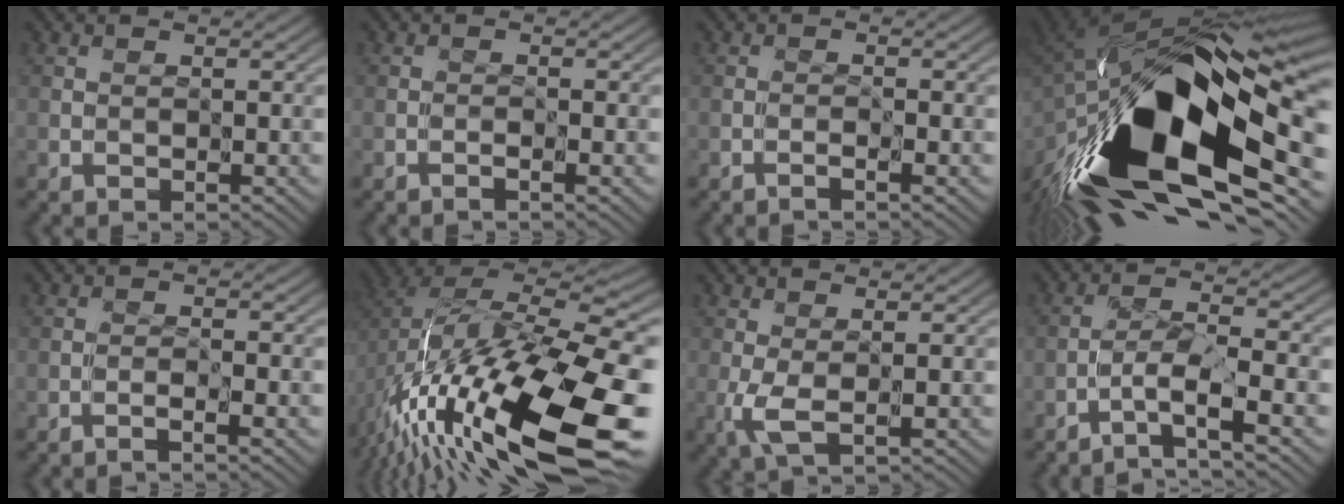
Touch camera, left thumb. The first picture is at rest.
{"total": 0.8, "force": [-0.6, -0.3, 0.5], "torque": [-0.013, 0.002, -0.014]}
{"total": 1.1, "force": [-0.8, -0.3, 0.7], "torque": [-0.016, 0.002, -0.020]}
{"total": 20.0, "force": [-6.1, 10.0, 16.2], "torque": [-0.323, -0.042, -0.098]}
{"total": 1.5, "force": [-1.1, -0.3, 0.9], "torque": [-0.020, 0.003, -0.027]}
{"total": 18.6, "force": [-7.1, 7.7, 15.4], "torque": [-0.296, -0.028, -0.115]}
{"total": 2.1, "force": [0.2, 0.2, 2.1], "torque": [-0.063, -0.002, -0.002]}
{"total": 6.0, "force": [-3.5, 0.9, 4.8], "torque": [-0.091, 0.005, -0.073]}